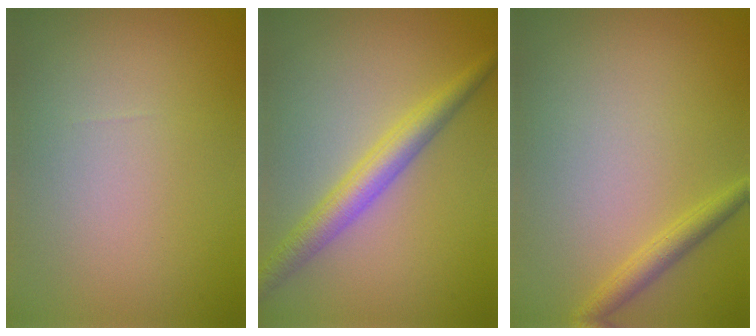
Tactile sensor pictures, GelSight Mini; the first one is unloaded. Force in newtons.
{"total": 3.8, "press": 3.8, "slide": 0.1}
{"total": 1.8, "press": 1.8, "slide": 0.1}